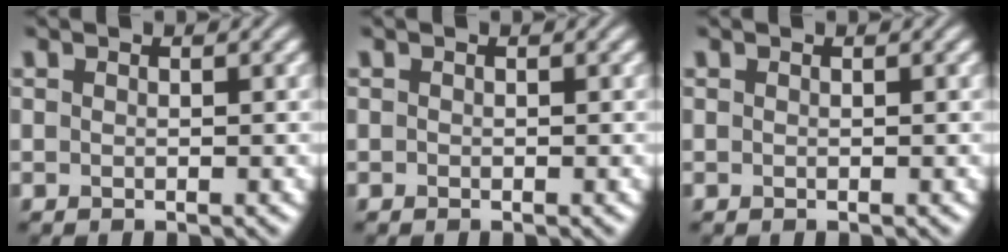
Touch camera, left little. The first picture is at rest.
{"total": 0.0}
{"total": 0.0}